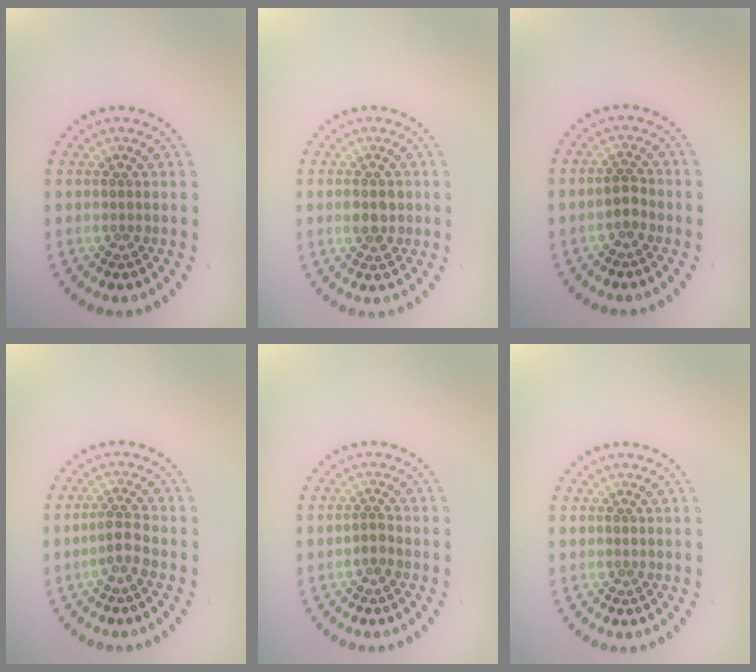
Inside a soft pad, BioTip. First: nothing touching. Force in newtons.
{"total": 2.2, "press": 2.2, "slide": 0.1}
{"total": 1.5, "press": 1.4, "slide": 0.5}
{"total": 1.9, "press": 1.5, "slide": 1.2}
{"total": 0.7, "press": 0.5, "slide": 0.5}
{"total": 0.0}